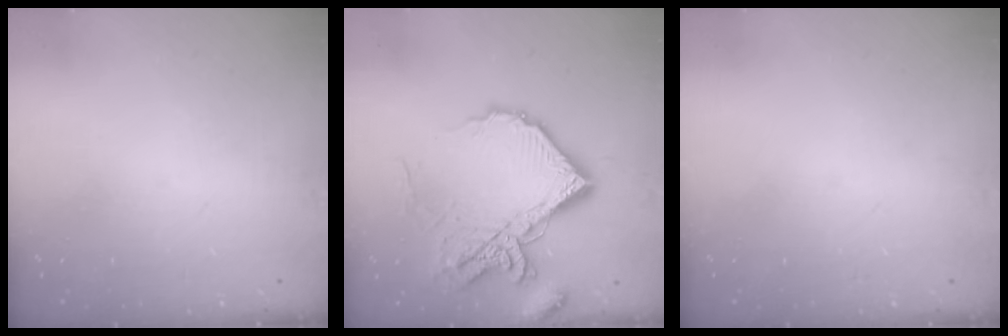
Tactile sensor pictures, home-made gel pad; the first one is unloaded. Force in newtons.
{"total": 19.3, "press": 19.2, "slide": 1.9}
{"total": 0.0}